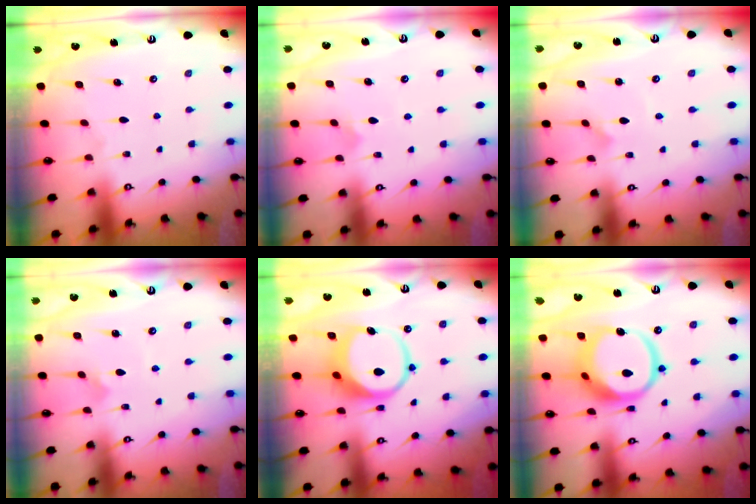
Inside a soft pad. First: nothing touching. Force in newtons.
{"total": 3.9, "press": 3.8, "slide": 0.5}
{"total": 0.7, "press": 0.7, "slide": 0.1}
{"total": 2.7, "press": 2.6, "slide": 0.5}
{"total": 9.0, "press": 8.9, "slide": 1.3}
{"total": 14.3, "press": 14.2, "slide": 1.5}